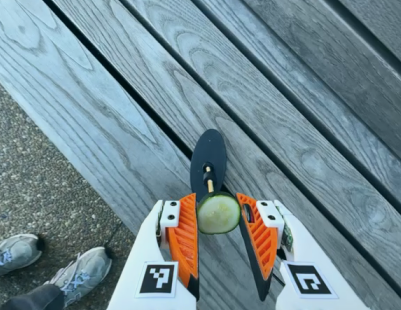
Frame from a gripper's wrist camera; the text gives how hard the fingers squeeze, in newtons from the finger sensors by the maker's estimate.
{"total": 7.5, "left": 7.5, "right": 7.5}